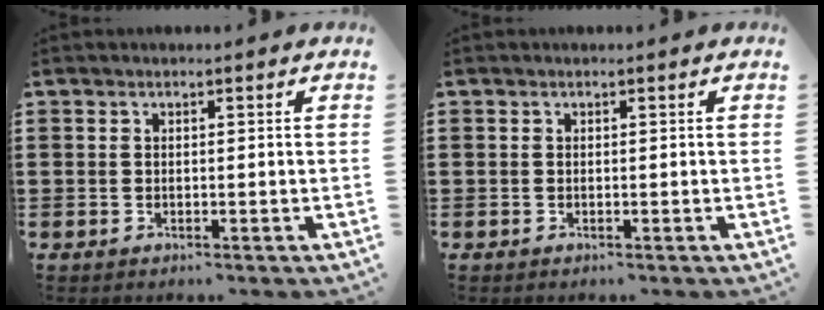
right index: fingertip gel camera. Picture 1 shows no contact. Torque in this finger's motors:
{"motor_torque": [0.06, 0.14, 0.00, 0.00]}